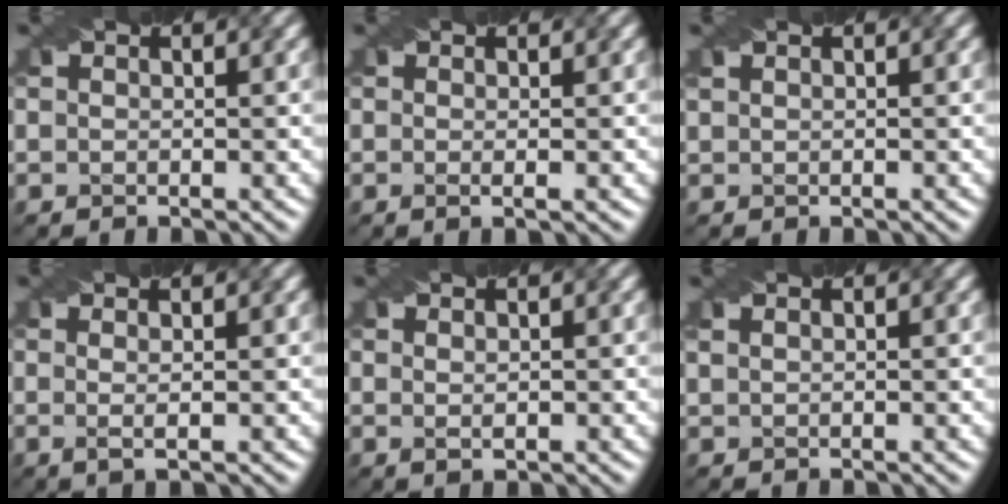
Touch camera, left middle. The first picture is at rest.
{"total": 1.0, "force": [0.0, 0.0, 1.0], "torque": [-0.014, -0.002, -0.003]}
{"total": 0.8, "force": [0.7, 0.2, 0.3], "torque": [-0.006, -0.001, 0.014]}
{"total": 1.4, "force": [0.1, 0.0, 1.4], "torque": [-0.021, 0.000, -0.003]}
{"total": 0.9, "force": [0.3, 0.3, 0.7], "torque": [-0.011, -0.003, 0.010]}
{"total": 1.2, "force": [0.9, 0.5, 0.7], "torque": [-0.007, 0.006, 0.007]}